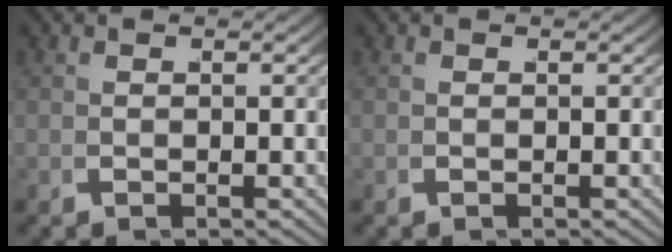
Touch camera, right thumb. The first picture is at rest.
{"total": 0.0}